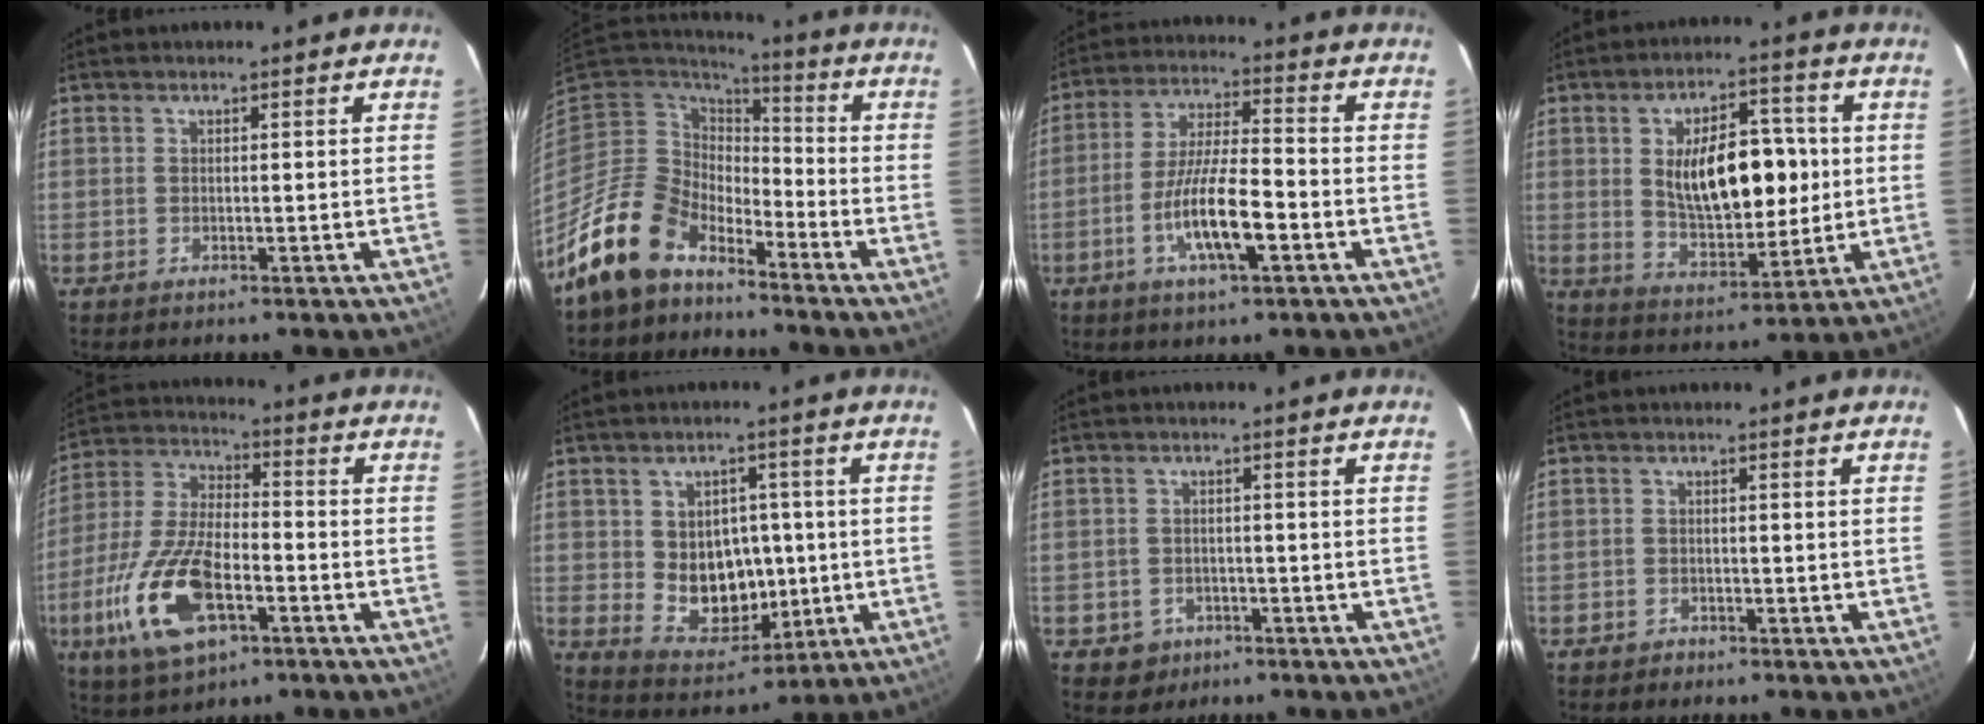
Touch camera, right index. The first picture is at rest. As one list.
[{"total": 14.3, "force": [-11.1, 7.5, 4.8], "torque": [-0.117, 0.008, -0.205]}, {"total": 11.2, "force": [-4.4, 2.3, 10.1], "torque": [-0.198, -0.007, -0.077]}, {"total": 15.2, "force": [1.7, 7.6, 13.0], "torque": [-0.218, 0.010, 0.042]}, {"total": 17.8, "force": [-7.2, 8.0, 14.2], "torque": [-0.316, -0.019, -0.131]}, {"total": 10.8, "force": [-0.3, 8.8, 6.3], "torque": [-0.118, -0.002, 0.020]}, {"total": 4.7, "force": [-2.2, 4.1, 0.8], "torque": [-0.033, 0.010, -0.028]}, {"total": 1.9, "force": [-1.4, 1.3, 0.0], "torque": [-0.005, 0.005, -0.023]}]